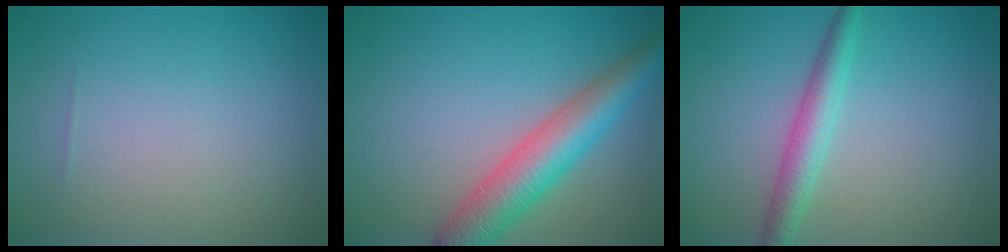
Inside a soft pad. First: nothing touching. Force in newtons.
{"total": 6.1, "press": 6.1, "slide": 0.2}
{"total": 3.0, "press": 3.0, "slide": 0.0}